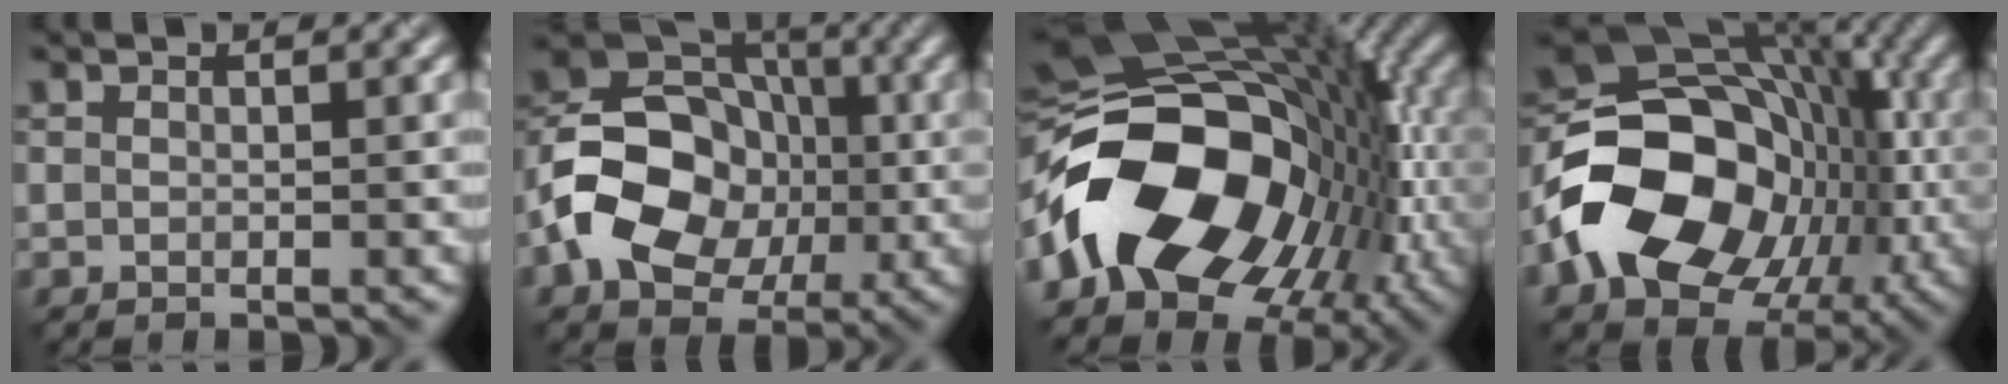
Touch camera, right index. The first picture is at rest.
{"total": 12.2, "force": [-2.7, 9.1, 7.7], "torque": [-0.135, -0.004, -0.061]}
{"total": 17.2, "force": [-4.8, 11.4, 12.0], "torque": [-0.199, -0.005, -0.094]}
{"total": 15.9, "force": [-4.6, 11.4, 10.0], "torque": [-0.175, -0.006, -0.089]}